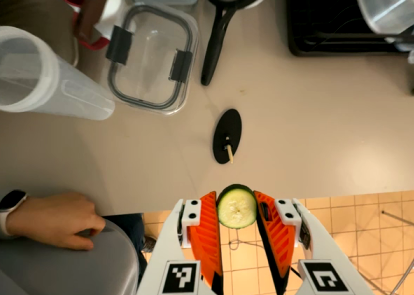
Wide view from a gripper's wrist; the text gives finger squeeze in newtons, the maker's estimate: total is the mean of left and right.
{"total": 5.7, "left": 5.7, "right": 5.7}